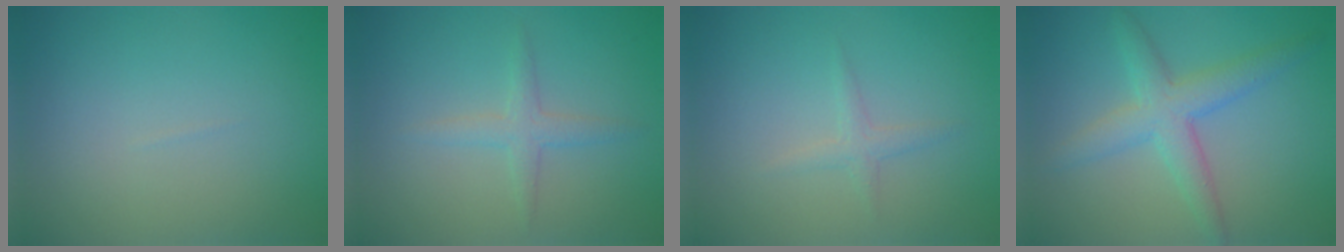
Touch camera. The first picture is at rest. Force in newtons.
{"total": 1.8, "press": 1.8, "slide": 0.1}
{"total": 1.2, "press": 1.2, "slide": 0.0}
{"total": 4.0, "press": 4.0, "slide": 0.1}